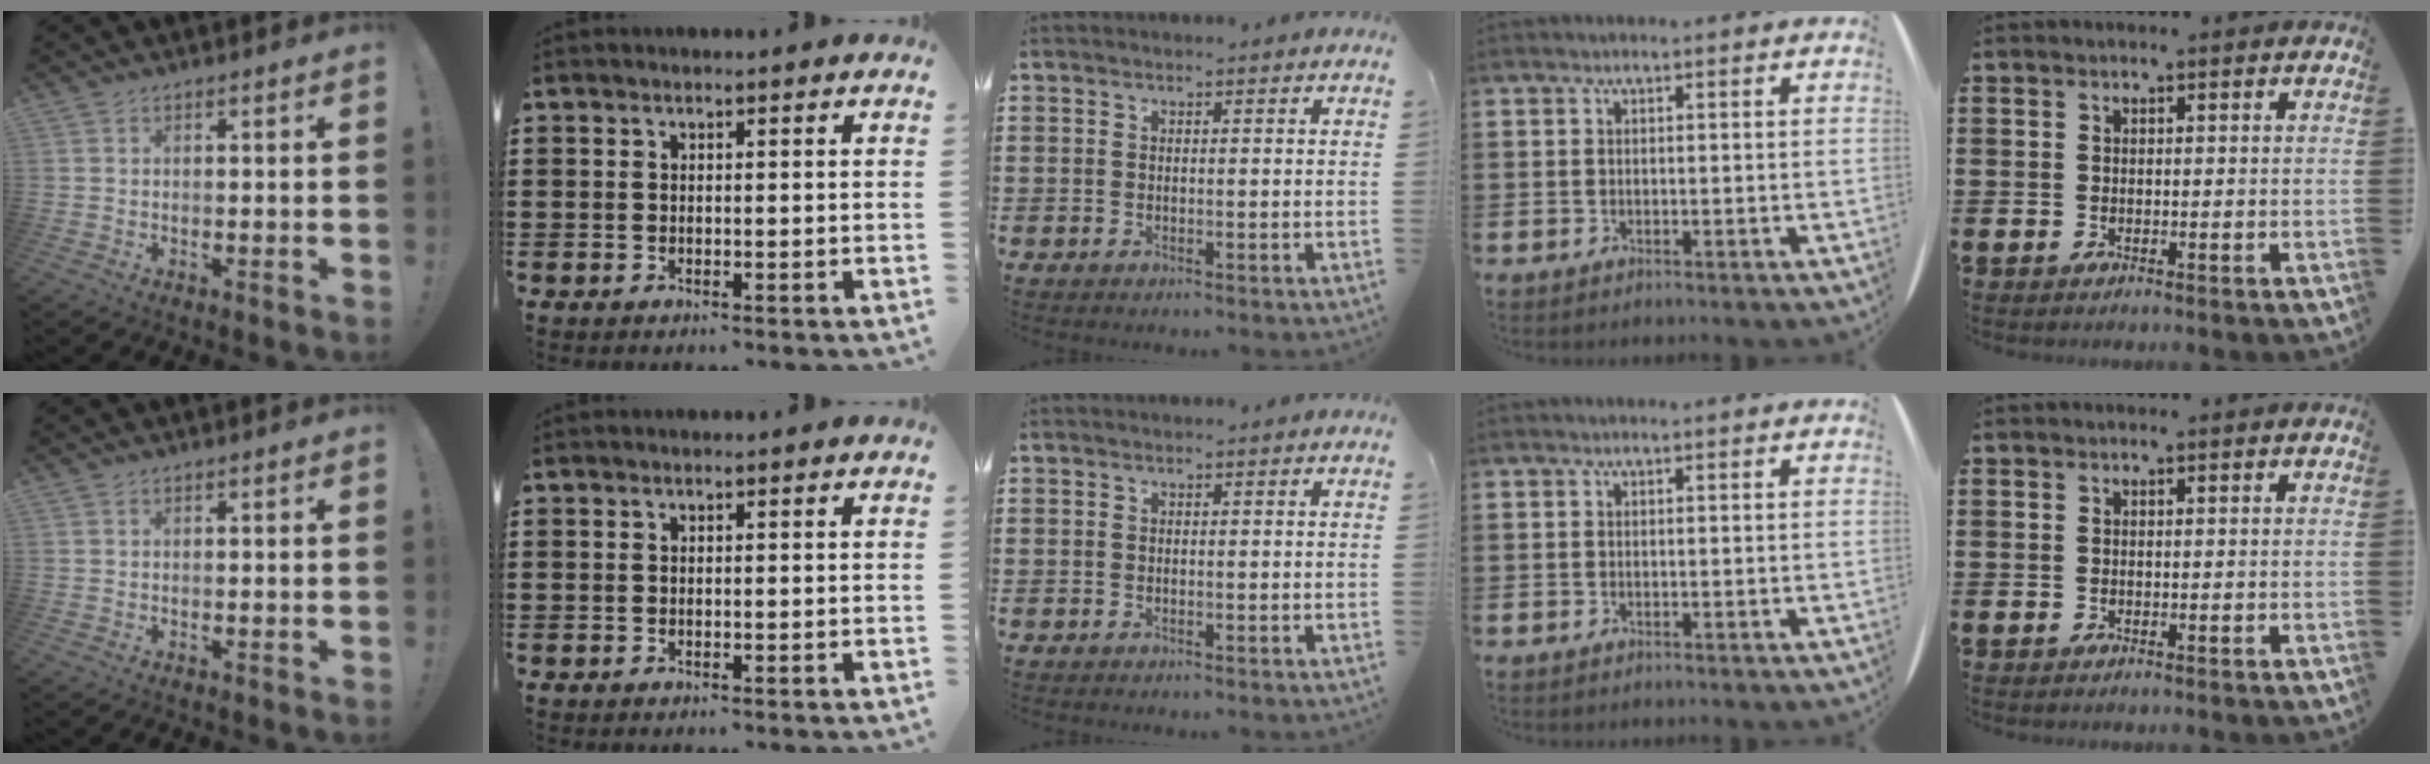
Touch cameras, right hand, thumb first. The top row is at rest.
{}